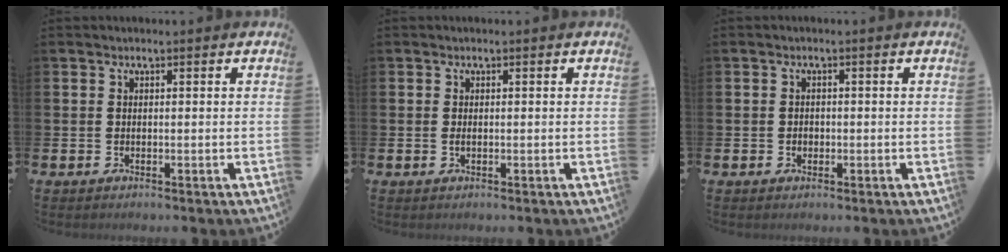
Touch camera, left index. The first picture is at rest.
{"total": 0.6, "force": [0.0, 0.3, 0.6], "torque": [-0.012, 0.002, -0.001]}
{"total": 1.1, "force": [-0.2, 1.0, 0.5], "torque": [0.003, 0.001, -0.009]}